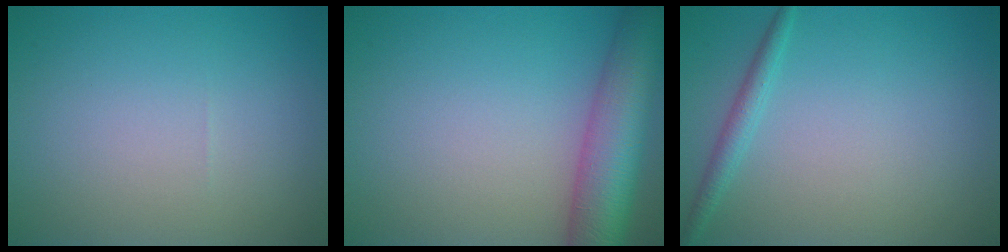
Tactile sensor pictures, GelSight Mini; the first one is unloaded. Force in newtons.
{"total": 8.5, "press": 8.5, "slide": 0.4}
{"total": 1.6, "press": 1.6, "slide": 0.1}